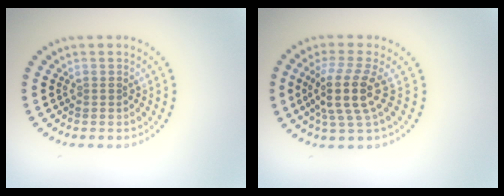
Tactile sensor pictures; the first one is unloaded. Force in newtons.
{"total": 4.2, "press": 3.2, "slide": 2.7}